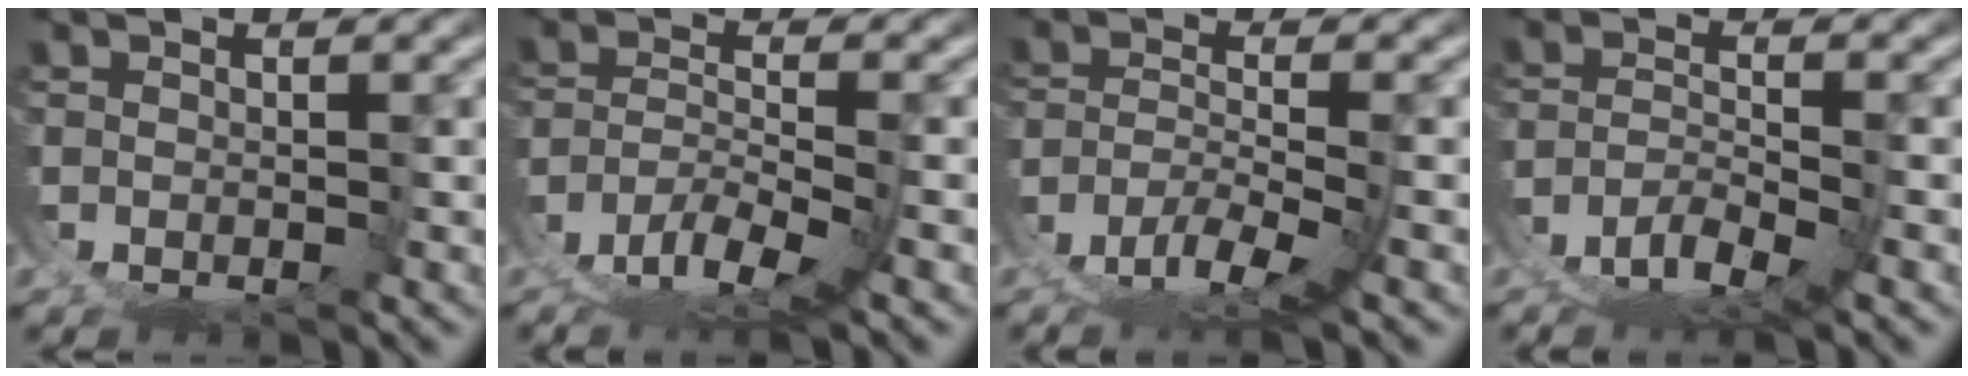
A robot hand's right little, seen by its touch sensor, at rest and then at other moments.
{"total": 5.0, "force": [-2.5, 1.3, 4.1], "torque": [-0.065, -0.019, -0.034]}
{"total": 4.7, "force": [-2.6, 0.7, 3.9], "torque": [-0.059, -0.016, -0.035]}
{"total": 5.0, "force": [-3.3, 1.9, 3.2], "torque": [-0.041, -0.009, -0.054]}